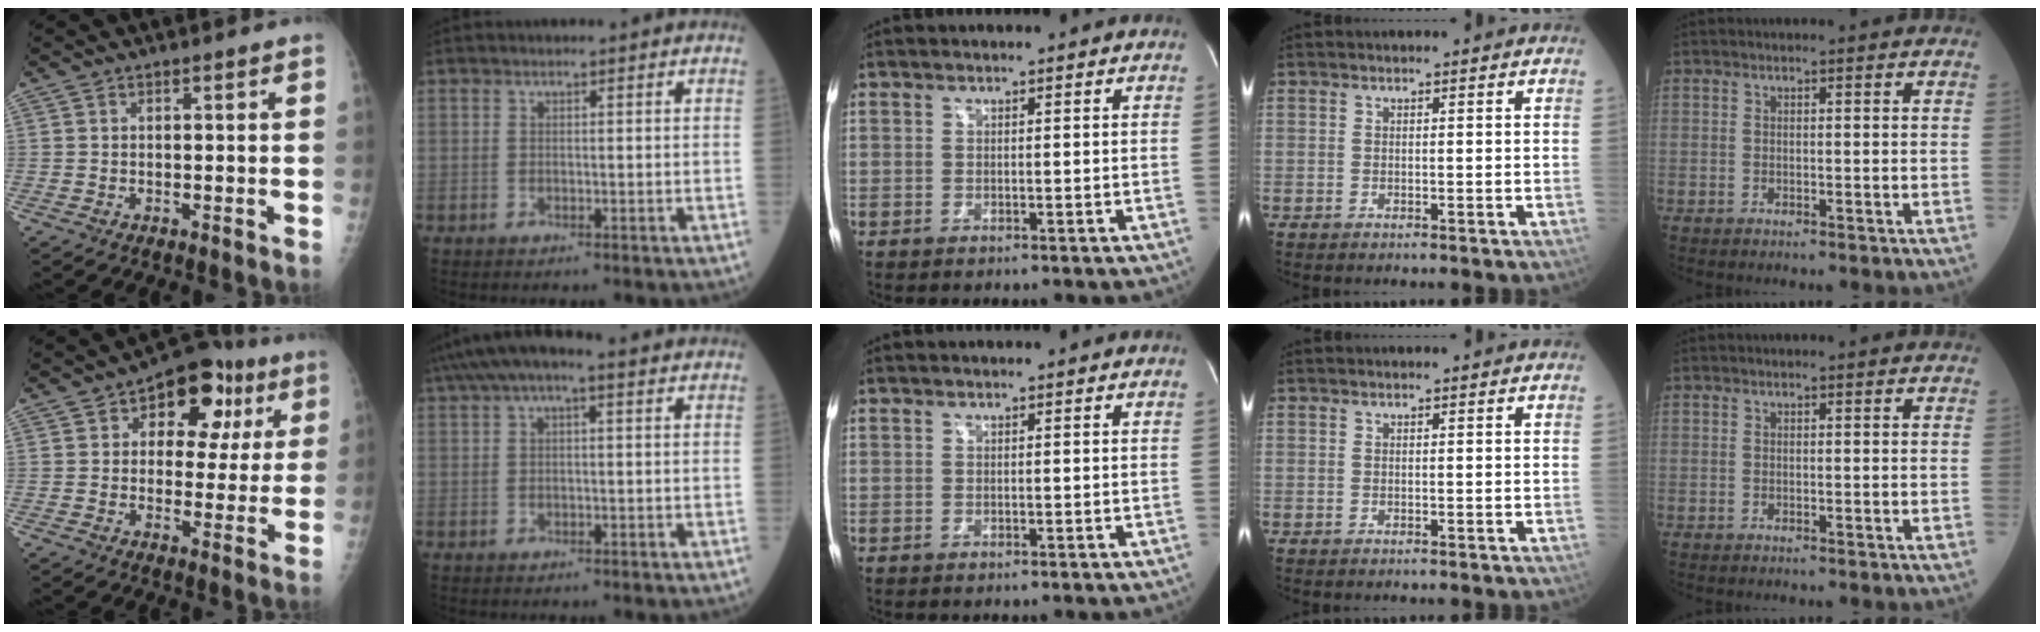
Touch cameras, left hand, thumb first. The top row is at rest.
{"thumb": {"total": 13.7, "force": [4.9, 8.9, 9.2], "torque": [-0.064, 0.010, 0.063]}, "index": {"total": 6.2, "force": [3.4, 1.7, 4.8], "torque": [-0.094, 0.047, 0.053]}}